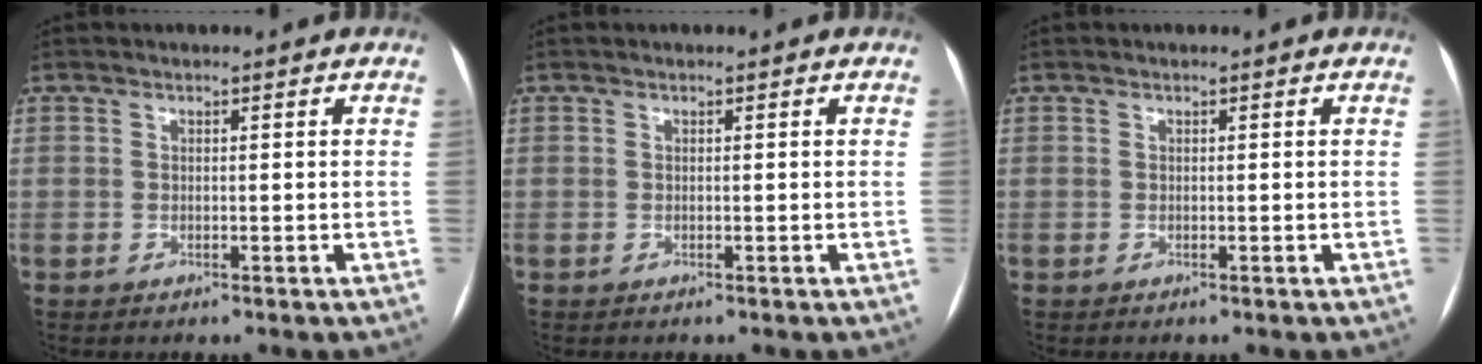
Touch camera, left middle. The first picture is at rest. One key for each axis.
{"total": 0.0}
{"total": 0.0}